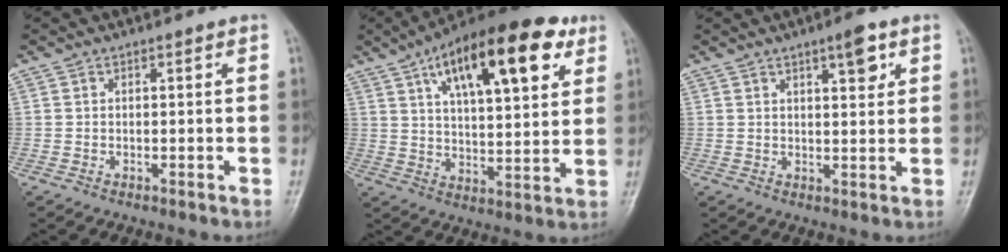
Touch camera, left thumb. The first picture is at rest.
{"total": 21.6, "force": [10.5, 8.4, 17.0], "torque": [-0.241, -0.016, 0.164]}
{"total": 5.1, "force": [2.7, 1.5, 4.0], "torque": [-0.049, -0.014, 0.040]}